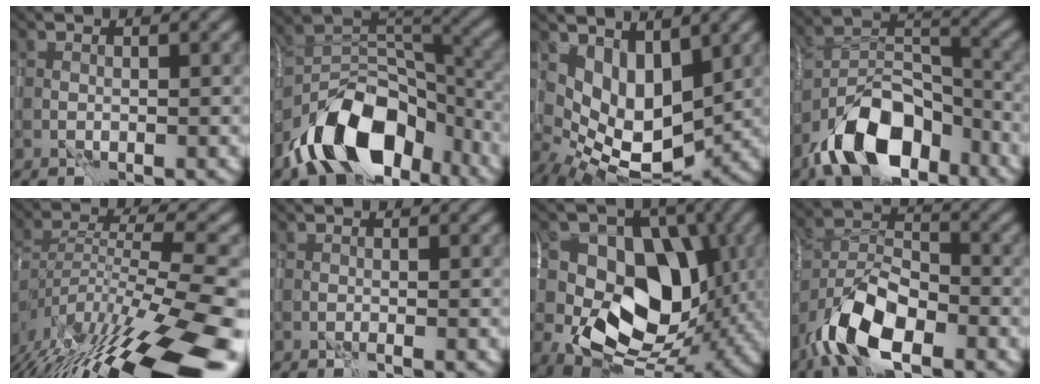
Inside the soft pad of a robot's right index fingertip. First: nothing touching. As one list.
[{"total": 11.7, "force": [-6.2, 6.8, 7.2], "torque": [-0.111, 0.005, -0.111]}, {"total": 5.6, "force": [2.4, 3.1, 4.1], "torque": [-0.076, -0.022, 0.050]}, {"total": 10.3, "force": [-6.2, 5.1, 6.4], "torque": [-0.109, 0.006, -0.116]}, {"total": 16.1, "force": [-10.9, 2.6, 11.6], "torque": [-0.204, 0.011, -0.177]}, {"total": 0.0}, {"total": 13.6, "force": [0.7, 9.6, 9.6], "torque": [-0.116, 0.008, 0.005]}, {"total": 8.1, "force": [-4.7, 3.3, 5.7], "torque": [-0.102, 0.009, -0.094]}]